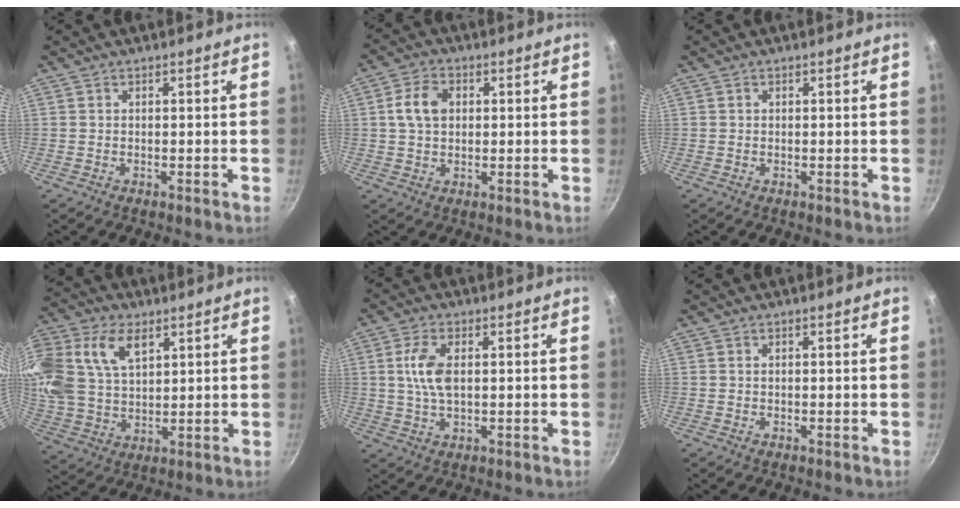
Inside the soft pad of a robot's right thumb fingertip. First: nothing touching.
{"total": 6.4, "force": [1.2, 4.5, 4.3], "torque": [-0.074, 0.008, 0.020]}
{"total": 0.0}
{"total": 24.4, "force": [9.2, 15.9, 16.1], "torque": [-0.398, 0.032, 0.180]}
{"total": 6.6, "force": [1.0, 3.3, 5.7], "torque": [-0.125, -0.001, 0.018]}
{"total": 0.0}